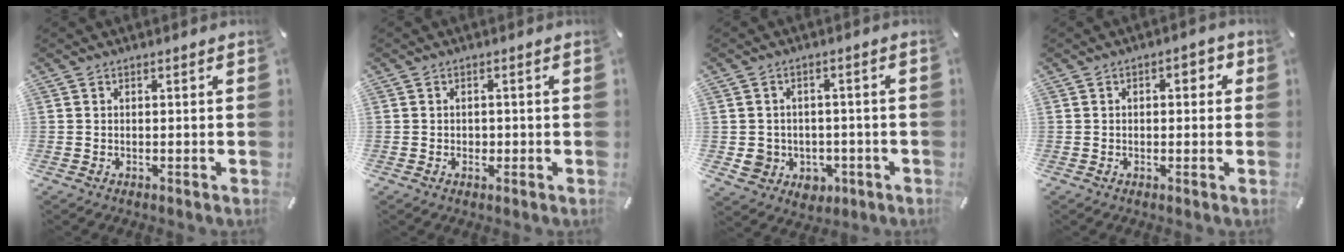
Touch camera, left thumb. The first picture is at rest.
{"total": 1.3, "force": [-0.3, 1.1, 0.6], "torque": [-0.012, 0.003, -0.008]}
{"total": 6.6, "force": [-0.5, 6.4, 1.5], "torque": [-0.037, 0.001, -0.005]}
{"total": 2.9, "force": [-0.1, 1.8, 2.3], "torque": [-0.031, 0.006, -0.009]}